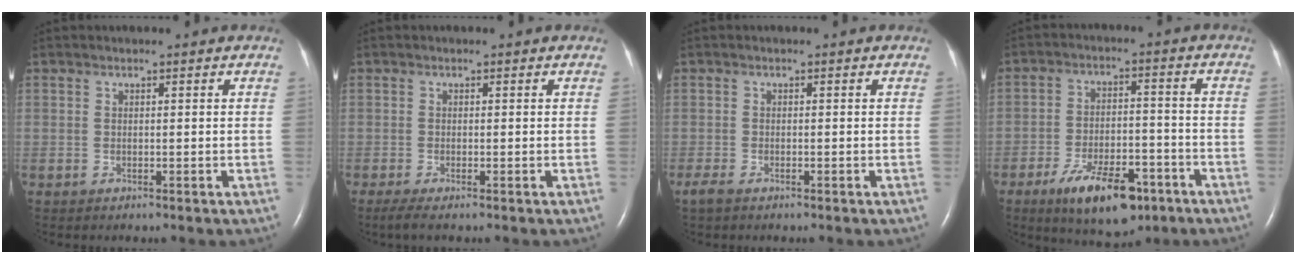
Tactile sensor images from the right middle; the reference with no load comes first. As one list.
[{"total": 1.9, "force": [-1.3, 0.2, 1.4], "torque": [-0.032, -0.008, -0.028]}, {"total": 1.8, "force": [-1.3, 0.6, 1.1], "torque": [-0.029, -0.005, -0.025]}, {"total": 12.5, "force": [-7.5, 4.8, 8.7], "torque": [-0.145, -0.005, -0.115]}]